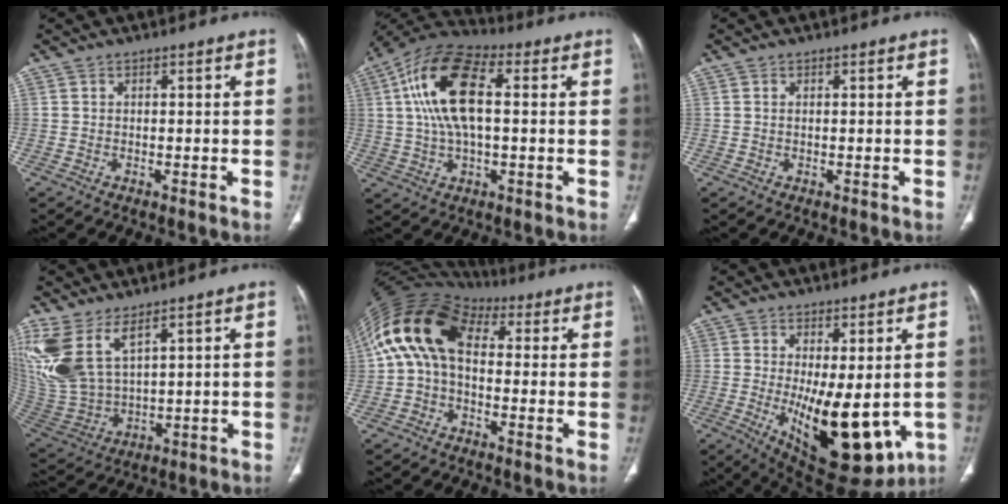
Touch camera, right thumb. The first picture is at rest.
{"total": 16.1, "force": [2.7, 7.5, 14.0], "torque": [-0.273, 0.025, 0.044]}
{"total": 0.0}
{"total": 14.5, "force": [7.8, 6.5, 10.3], "torque": [-0.233, -0.034, 0.183]}
{"total": 13.9, "force": [2.3, 8.9, 10.5], "torque": [-0.192, 0.046, 0.029]}
{"total": 16.2, "force": [-2.3, 6.8, 14.6], "torque": [-0.206, -0.033, -0.009]}